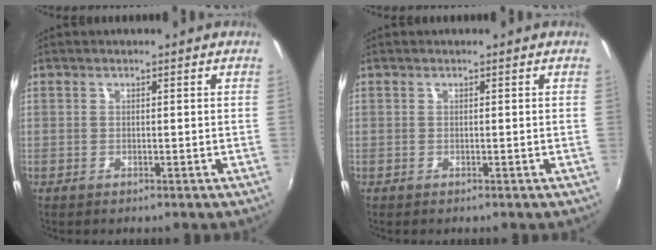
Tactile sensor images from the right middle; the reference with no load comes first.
{"total": 0.0}